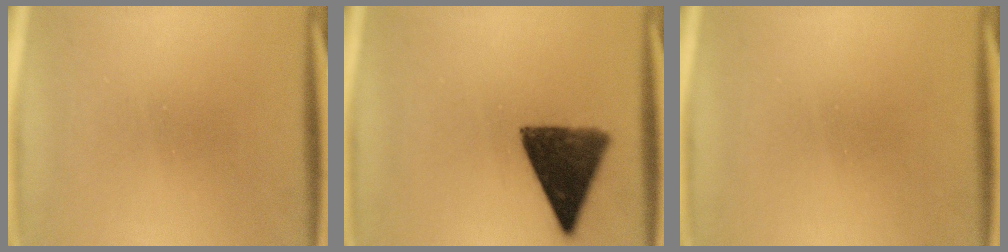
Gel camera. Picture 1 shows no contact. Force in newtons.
{"total": 11.3}
{"total": 0.5}